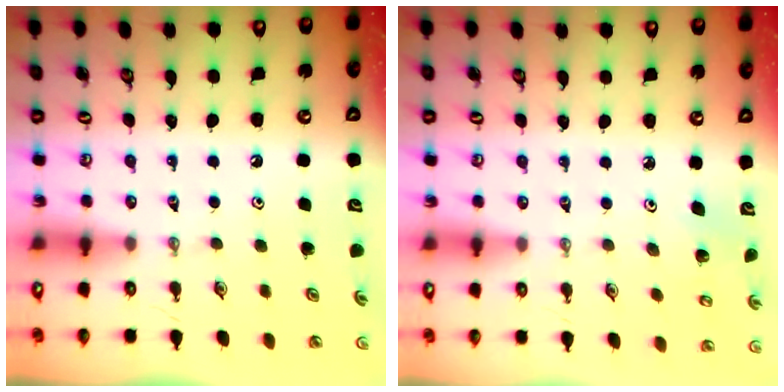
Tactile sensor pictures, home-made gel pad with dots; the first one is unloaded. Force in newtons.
{"total": 2.8, "press": 2.8, "slide": 0.2}